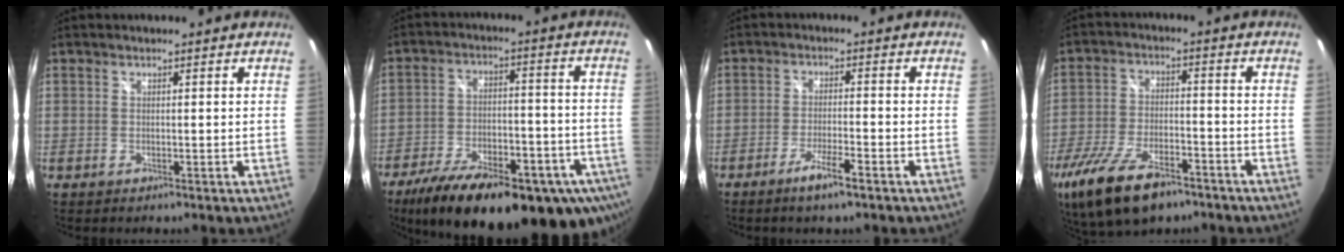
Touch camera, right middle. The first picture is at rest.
{"total": 29.0, "force": [-18.5, 11.5, 19.1], "torque": [-0.327, -0.051, -0.251]}
{"total": 5.2, "force": [-3.4, 0.1, 3.8], "torque": [-0.087, -0.005, -0.063]}
{"total": 16.2, "force": [-10.8, 6.6, 10.2], "torque": [-0.221, -0.038, -0.188]}